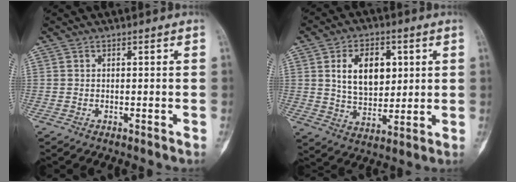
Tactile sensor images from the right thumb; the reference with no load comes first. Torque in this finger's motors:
{"motor_torque": [1.43, 1.50, 0.44, -0.22, 0.31]}